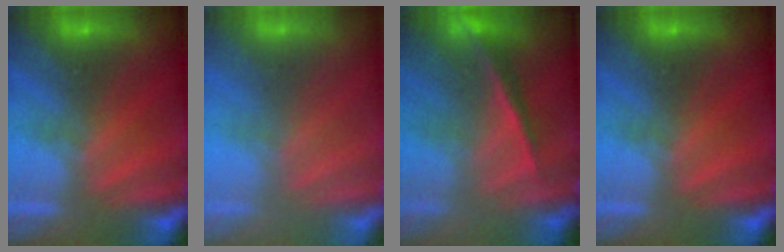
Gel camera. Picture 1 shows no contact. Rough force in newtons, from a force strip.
{"total": 3.0}
{"total": 1.9}
{"total": 0.0}